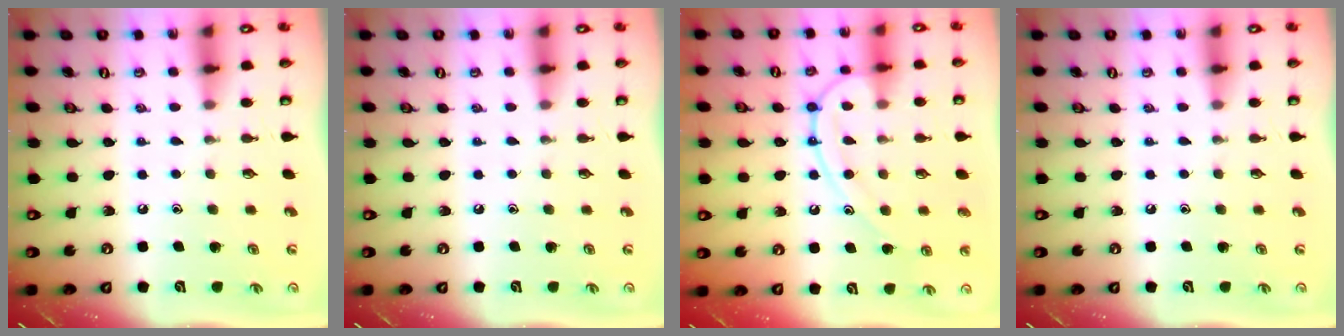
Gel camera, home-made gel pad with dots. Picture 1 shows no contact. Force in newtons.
{"total": 0.0}
{"total": 12.6, "press": 12.5, "slide": 1.4}
{"total": 0.0}